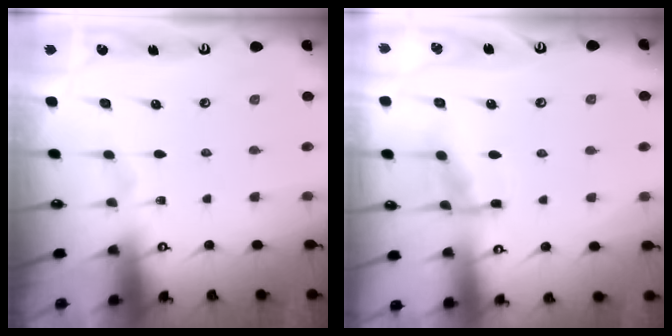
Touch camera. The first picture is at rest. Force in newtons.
{"total": 7.6, "press": 7.6, "slide": 0.3}